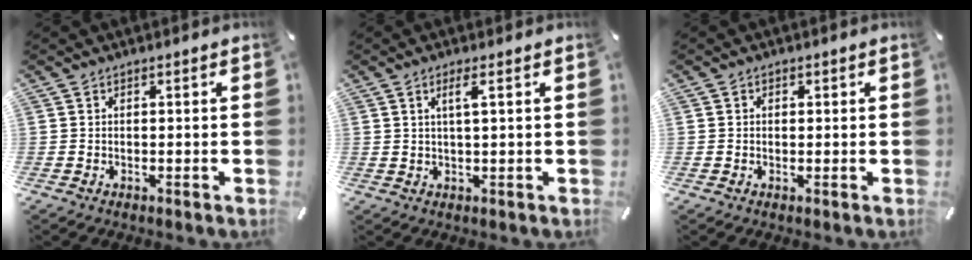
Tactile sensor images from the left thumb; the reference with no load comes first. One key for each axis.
{"total": 3.3, "fx": 1.3, "fy": 0.2, "fz": 3.1, "tx": -0.062, "ty": 0.000, "tz": 0.019}
{"total": 1.0, "fx": 0.1, "fy": 0.9, "fz": 0.4, "tx": 0.000, "ty": 0.003, "tz": -0.002}